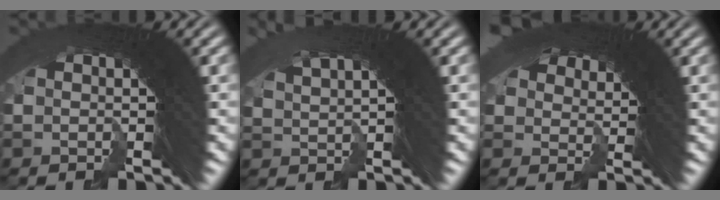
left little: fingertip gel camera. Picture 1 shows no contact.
{"total": 3.8, "force": [3.5, -0.4, 1.4], "torque": [-0.010, 0.031, 0.057]}
{"total": 2.4, "force": [0.7, 2.3, 0.3], "torque": [0.006, -0.028, 0.022]}